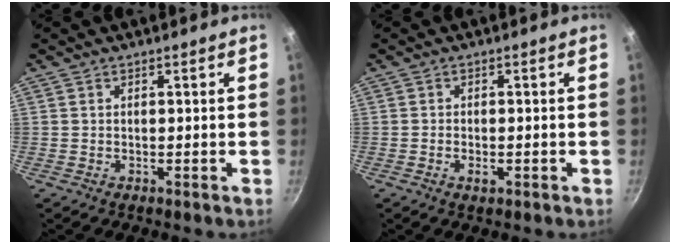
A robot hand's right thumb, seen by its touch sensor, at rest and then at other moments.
{"total": 2.0, "force": [-0.8, 1.1, 1.5], "torque": [-0.031, 0.001, -0.016]}